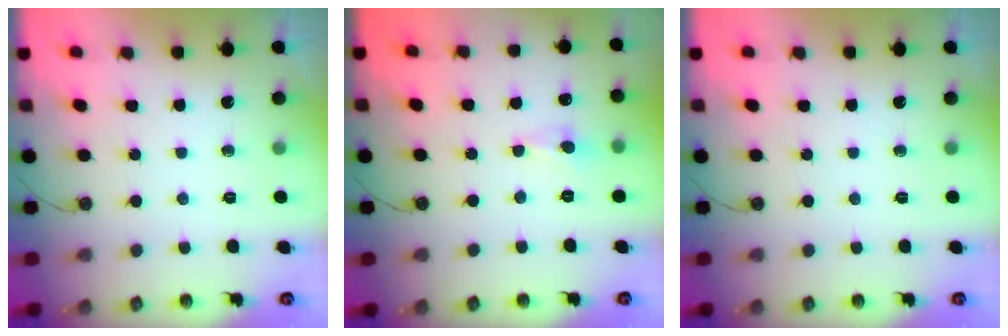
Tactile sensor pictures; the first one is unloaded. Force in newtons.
{"total": 0.6, "press": 0.5, "slide": 0.3}
{"total": 0.0}